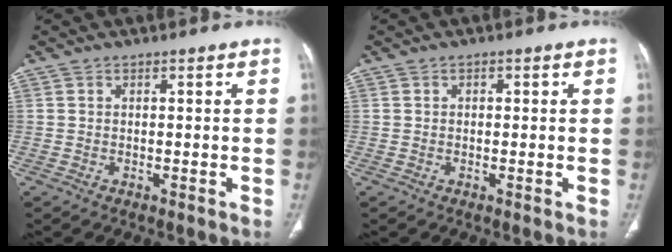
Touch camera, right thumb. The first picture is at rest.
{"total": 0.7, "force": [0.2, 0.5, 0.4], "torque": [-0.003, 0.002, 0.002]}